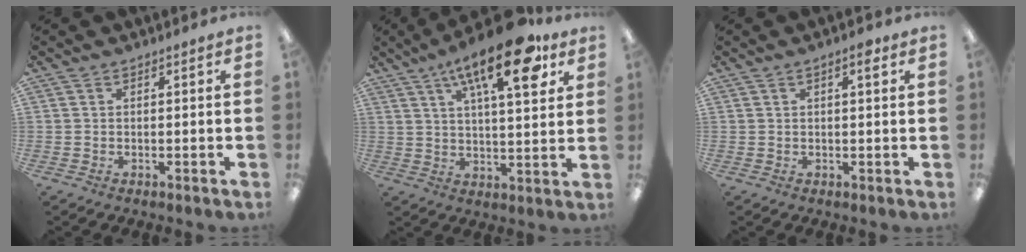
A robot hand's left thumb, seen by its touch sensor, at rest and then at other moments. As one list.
[{"total": 18.6, "force": [10.3, 6.1, 14.2], "torque": [-0.215, -0.042, 0.157]}, {"total": 2.9, "force": [1.5, 0.8, 2.3], "torque": [-0.026, -0.005, 0.019]}]